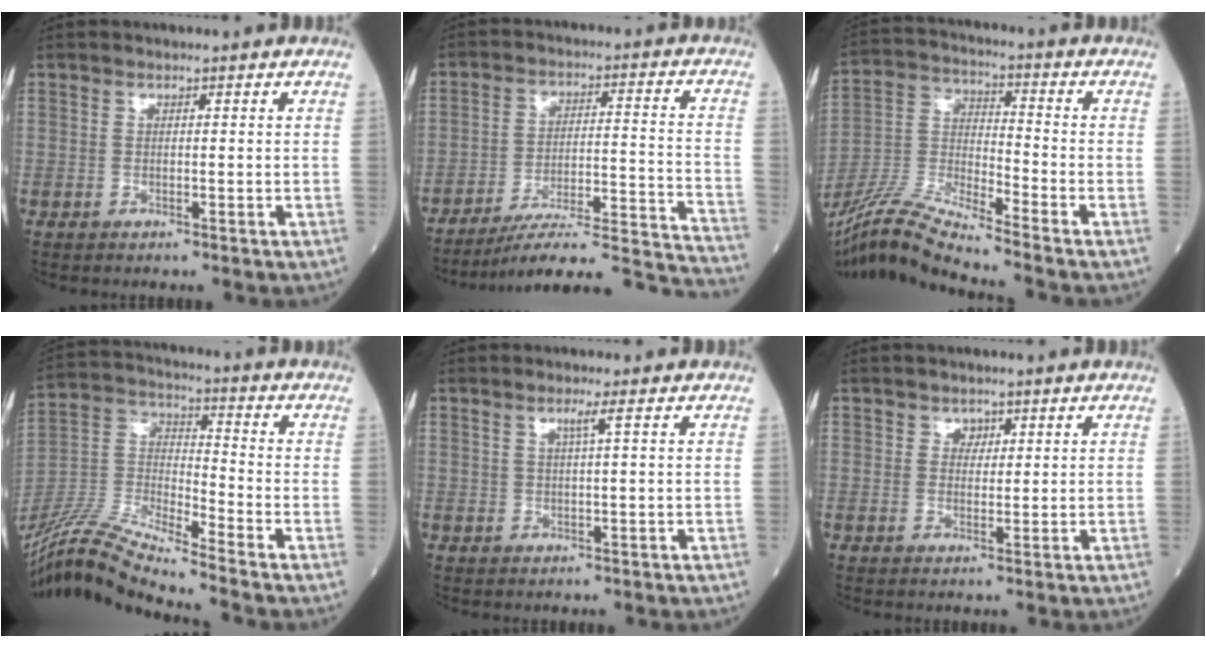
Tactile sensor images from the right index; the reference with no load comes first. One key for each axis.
{"total": 21.4, "fx": -20.2, "fy": -0.8, "fz": 7.1, "tx": -0.057, "ty": 0.004, "tz": -0.285}
{"total": 12.3, "fx": -11.0, "fy": -1.3, "fz": 5.4, "tx": -0.114, "ty": -0.010, "tz": -0.213}
{"total": 14.9, "fx": -13.6, "fy": -1.4, "fz": 5.9, "tx": -0.125, "ty": 0.002, "tz": -0.264}
{"total": 1.9, "fx": 0.6, "fy": -1.0, "fz": 1.4, "tx": -0.031, "ty": -0.004, "tz": 0.013}
{"total": 1.5, "fx": 0.8, "fy": 1.2, "fz": 0.5, "tx": 0.000, "ty": -0.002, "tz": 0.010}